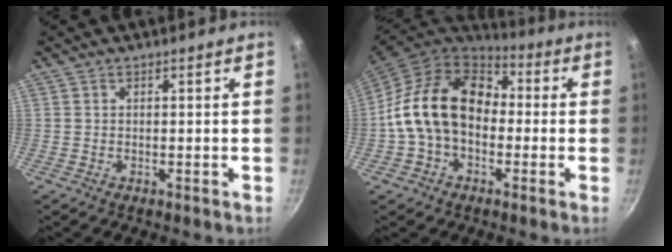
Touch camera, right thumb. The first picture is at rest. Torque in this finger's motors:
{"motor_torque": [0.27, 2.61, 1.36, -1.13, 0.70]}